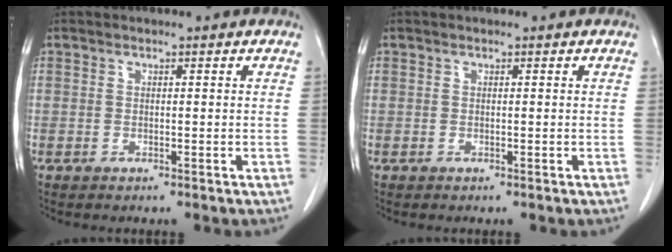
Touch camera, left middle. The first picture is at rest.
{"total": 0.0}